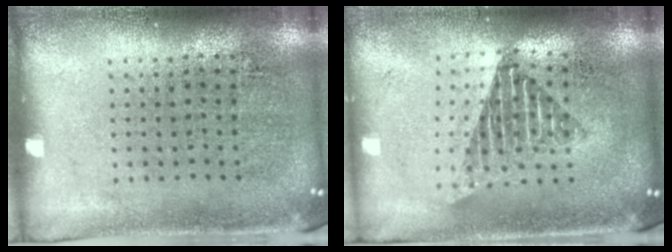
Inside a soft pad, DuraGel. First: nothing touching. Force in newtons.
{"total": 1.7, "press": 1.3, "slide": 1.0}